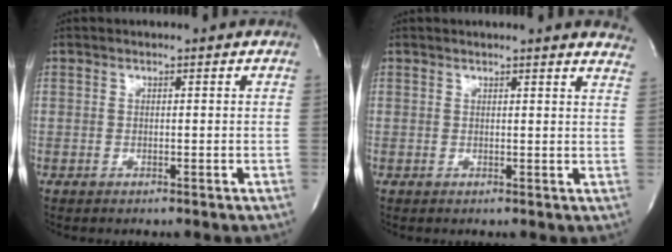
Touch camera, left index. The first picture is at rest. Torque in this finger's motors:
{"motor_torque": [0.24, -0.21, 0.07, 0.00]}